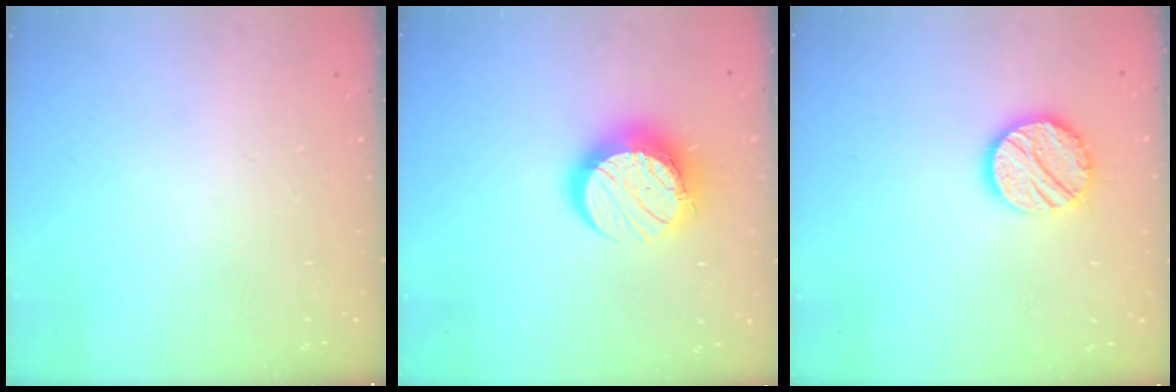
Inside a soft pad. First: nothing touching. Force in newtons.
{"total": 14.5, "press": 14.5, "slide": 1.1}
{"total": 12.8, "press": 12.8, "slide": 0.8}